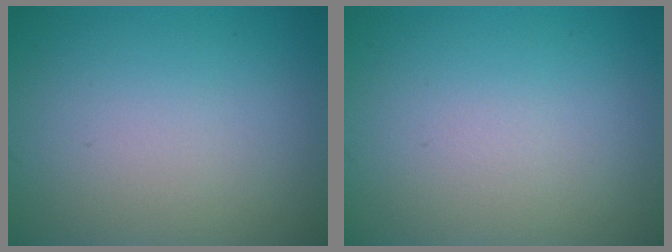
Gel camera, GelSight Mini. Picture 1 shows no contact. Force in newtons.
{"total": 0.0}